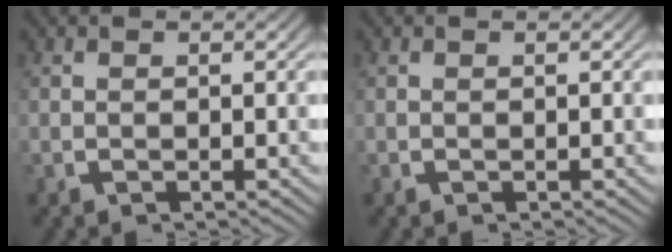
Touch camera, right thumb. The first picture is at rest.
{"total": 0.0}